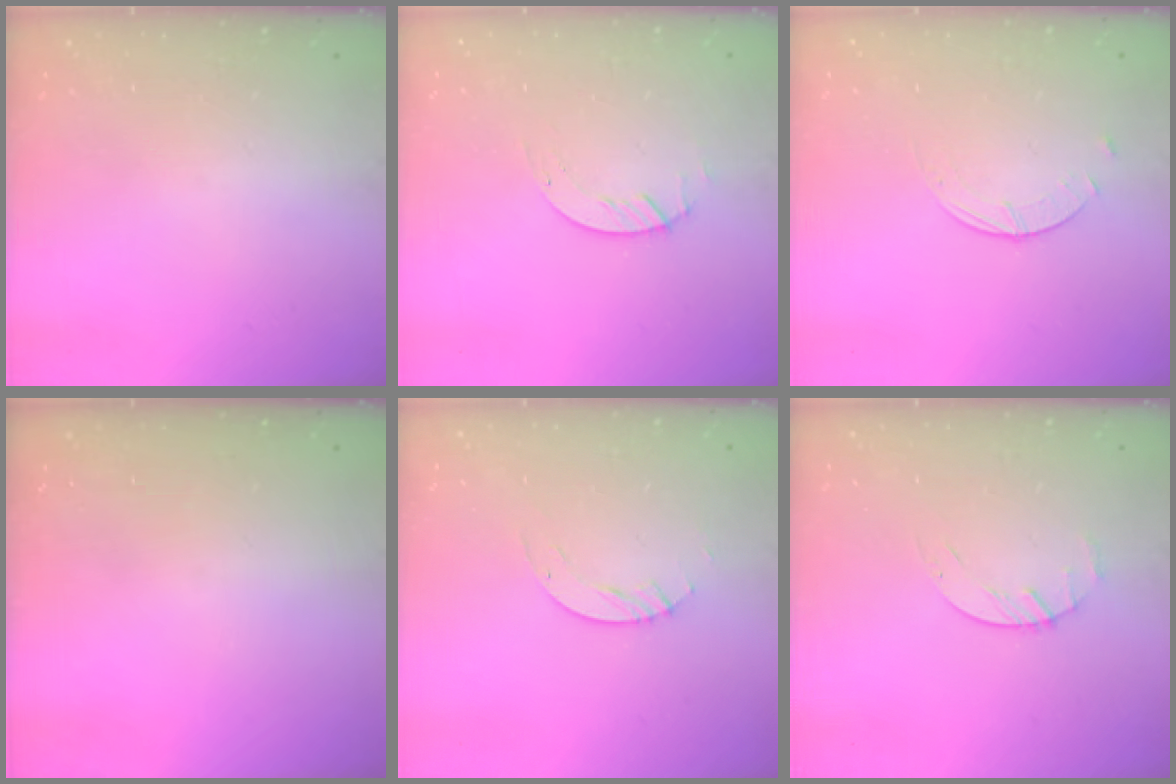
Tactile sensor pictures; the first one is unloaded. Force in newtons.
{"total": 1.3, "press": 1.2, "slide": 0.1}
{"total": 0.9, "press": 0.9, "slide": 0.2}
{"total": 0.0}
{"total": 4.5, "press": 4.5, "slide": 0.4}
{"total": 2.2, "press": 2.2, "slide": 0.4}